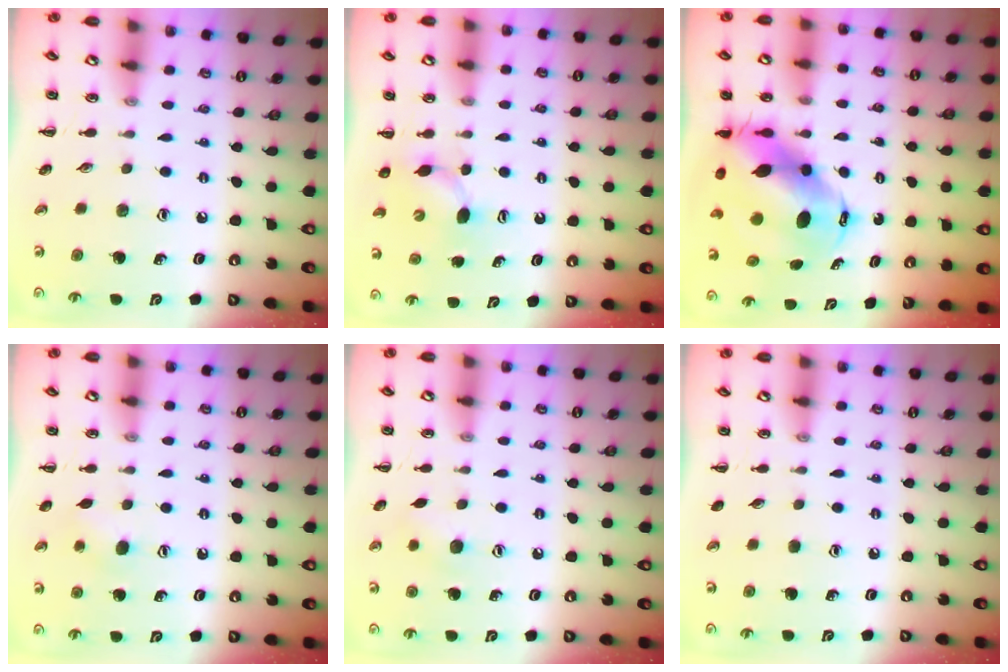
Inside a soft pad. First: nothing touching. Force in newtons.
{"total": 3.6, "press": 3.5, "slide": 0.5}
{"total": 10.7, "press": 10.3, "slide": 2.8}
{"total": 3.0, "press": 2.9, "slide": 0.8}
{"total": 6.8, "press": 6.7, "slide": 1.2}
{"total": 0.0}